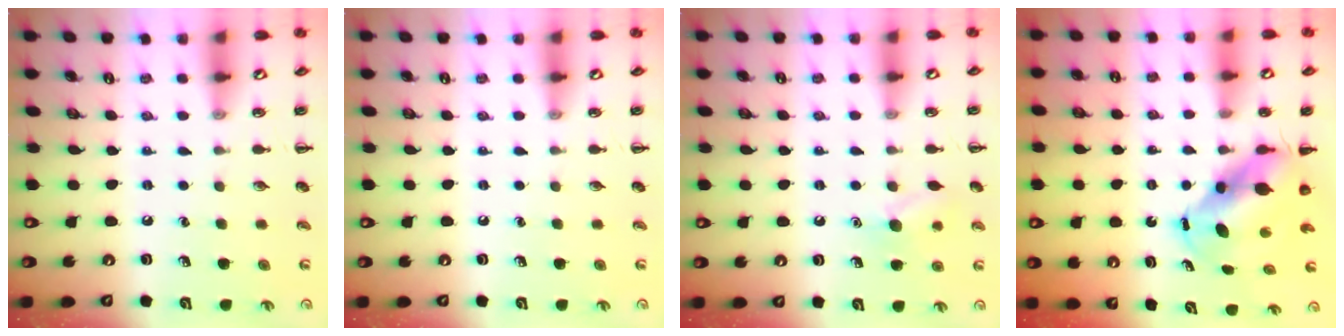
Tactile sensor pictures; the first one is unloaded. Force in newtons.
{"total": 0.0}
{"total": 8.3, "press": 8.2, "slide": 1.1}
{"total": 7.2, "press": 6.9, "slide": 2.3}